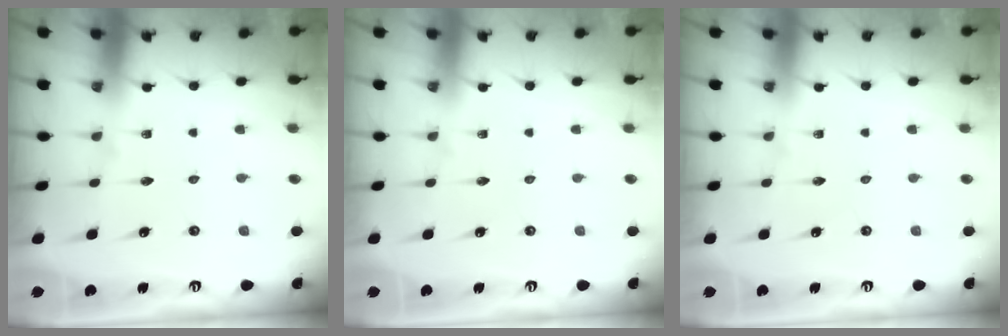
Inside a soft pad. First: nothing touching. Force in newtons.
{"total": 0.0}
{"total": 0.0}